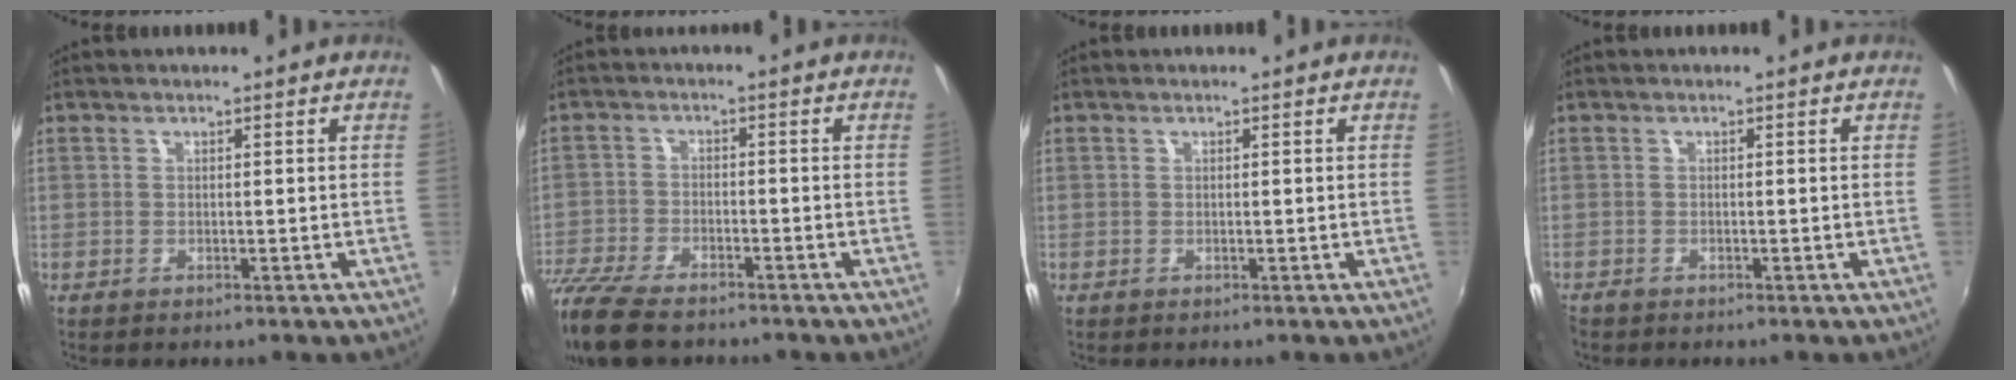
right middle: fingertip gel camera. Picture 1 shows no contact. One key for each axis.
{"total": 13.5, "fx": -10.9, "fy": 4.3, "fz": 6.7, "tx": -0.172, "ty": -0.038, "tz": -0.204}
{"total": 0.0}
{"total": 0.8, "fx": -0.8, "fy": 0.2, "fz": 0.2, "tx": -0.006, "ty": -0.004, "tz": -0.017}